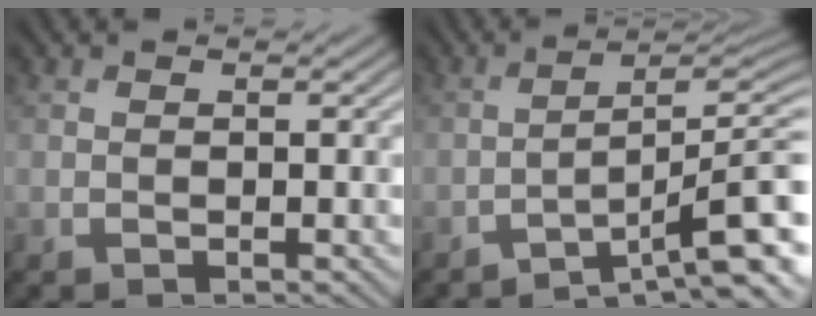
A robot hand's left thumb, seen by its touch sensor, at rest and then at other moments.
{"total": 10.4, "force": [-6.0, 1.5, 8.4], "torque": [-0.115, 0.014, -0.091]}